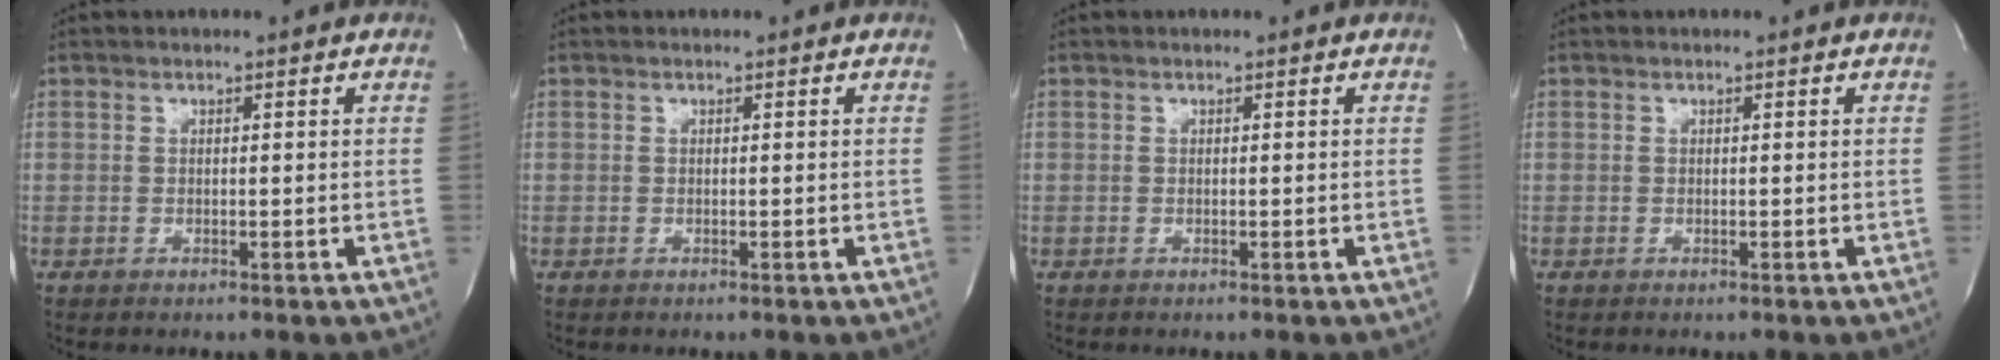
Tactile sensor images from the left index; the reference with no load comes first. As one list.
[{"total": 0.0}, {"total": 0.0}, {"total": 0.0}]